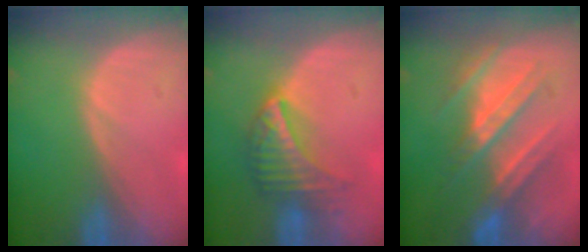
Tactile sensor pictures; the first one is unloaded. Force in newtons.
{"total": 6.7, "press": 6.1, "slide": 2.7}
{"total": 8.4, "press": 8.4, "slide": 0.1}